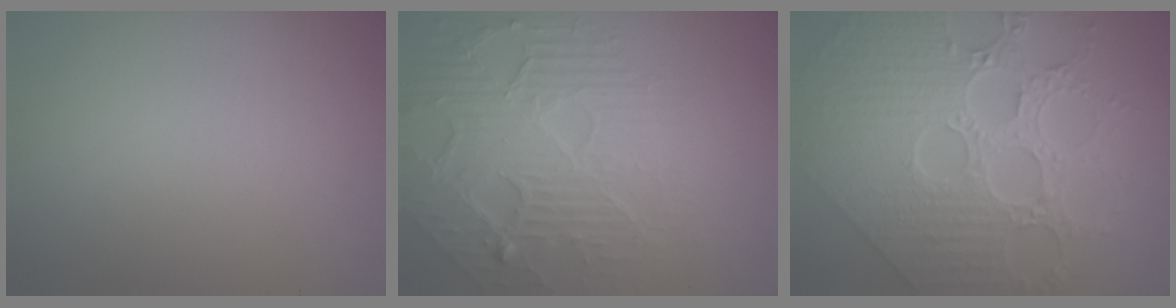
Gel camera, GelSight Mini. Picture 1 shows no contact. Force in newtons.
{"total": 6.4, "press": 4.8, "slide": 4.3}
{"total": 9.3, "press": 7.3, "slide": 5.7}